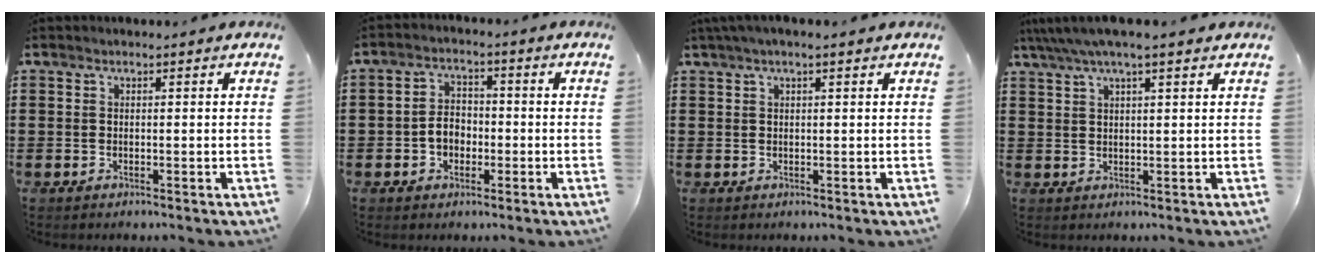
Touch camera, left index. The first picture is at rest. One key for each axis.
{"total": 3.9, "fx": -1.2, "fy": 2.8, "fz": 2.3, "tx": -0.049, "ty": 0.006, "tz": -0.025}
{"total": 1.5, "fx": 0.9, "fy": 0.1, "fz": 1.3, "tx": -0.025, "ty": 0.001, "tz": 0.016}
{"total": 3.9, "fx": 2.8, "fy": 0.5, "fz": 2.7, "tx": -0.060, "ty": 0.001, "tz": 0.048}